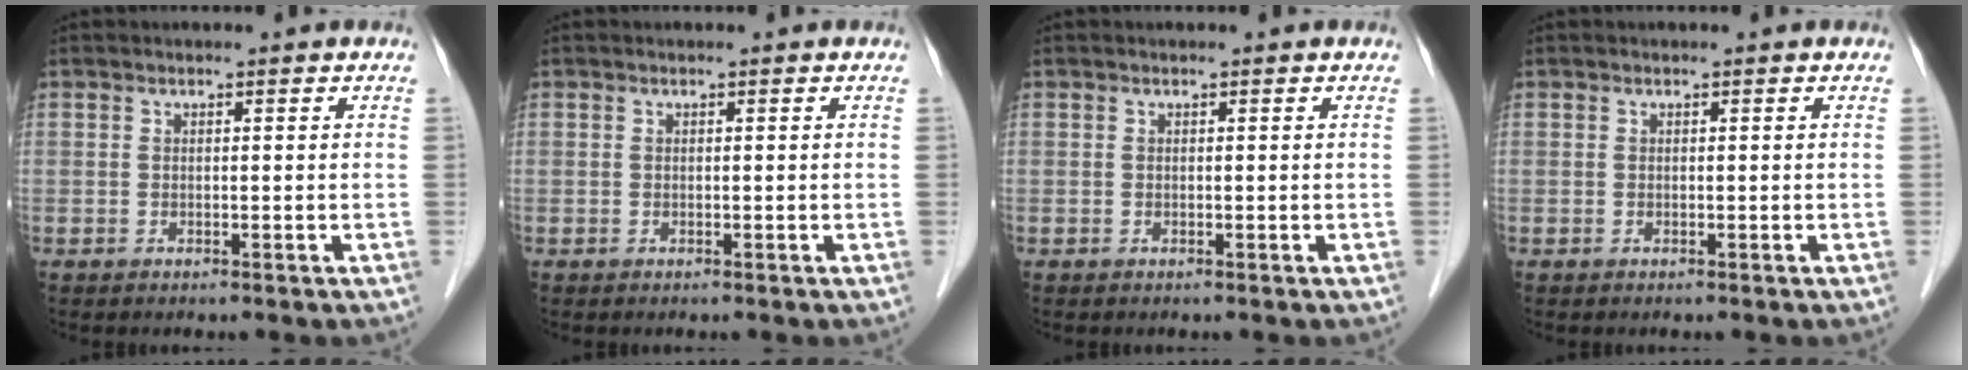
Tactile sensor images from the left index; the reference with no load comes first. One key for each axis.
{"total": 0.0}
{"total": 0.0}
{"total": 0.0}